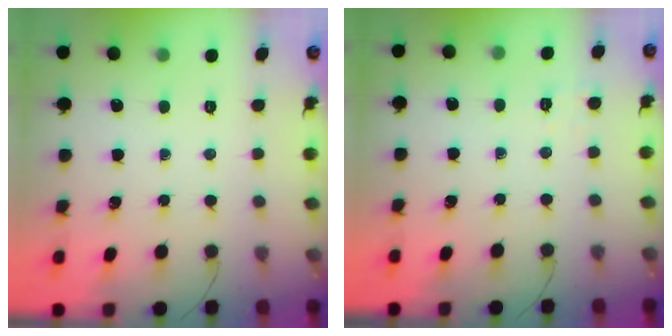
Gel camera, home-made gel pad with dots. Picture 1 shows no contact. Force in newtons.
{"total": 2.0, "press": 1.0, "slide": 1.7}